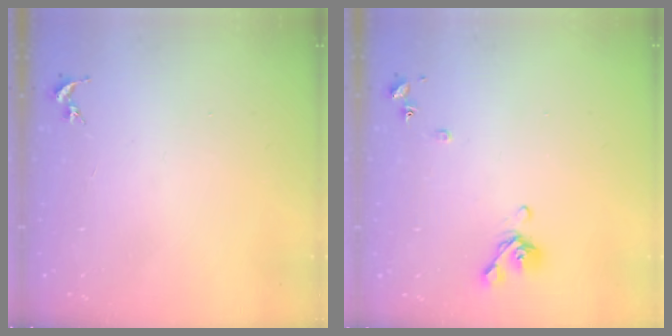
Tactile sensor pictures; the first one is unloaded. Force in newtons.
{"total": 8.6, "press": 8.4, "slide": 1.4}